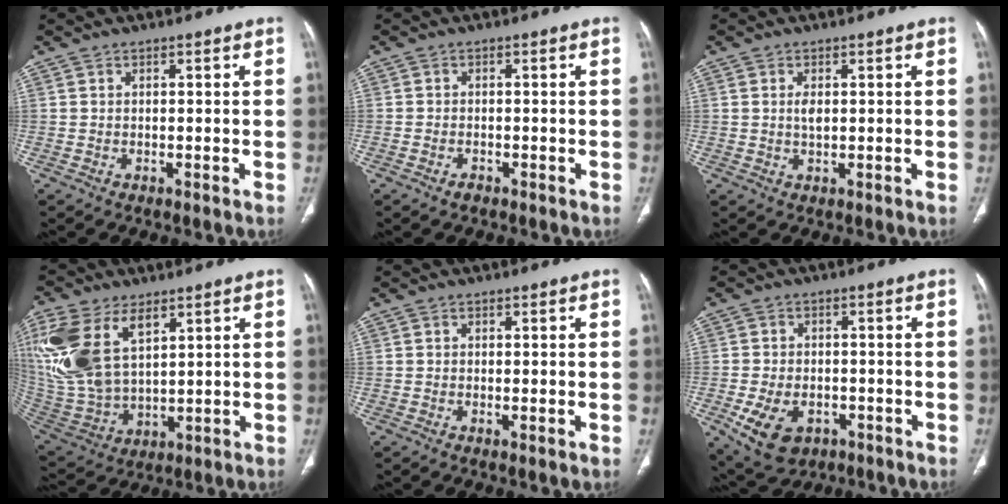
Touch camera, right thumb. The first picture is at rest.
{"total": 1.2, "force": [-0.9, 0.6, 0.6], "torque": [-0.012, 0.001, -0.016]}
{"total": 1.9, "force": [0.4, 1.0, 1.6], "torque": [-0.030, -0.002, 0.010]}
{"total": 20.4, "force": [8.8, 11.6, 14.3], "torque": [-0.321, -0.017, 0.185]}
{"total": 1.0, "force": [-0.2, 0.2, 1.0], "torque": [-0.021, -0.004, -0.004]}
{"total": 10.3, "force": [-4.1, 7.0, 6.4], "torque": [-0.113, 0.012, -0.055]}